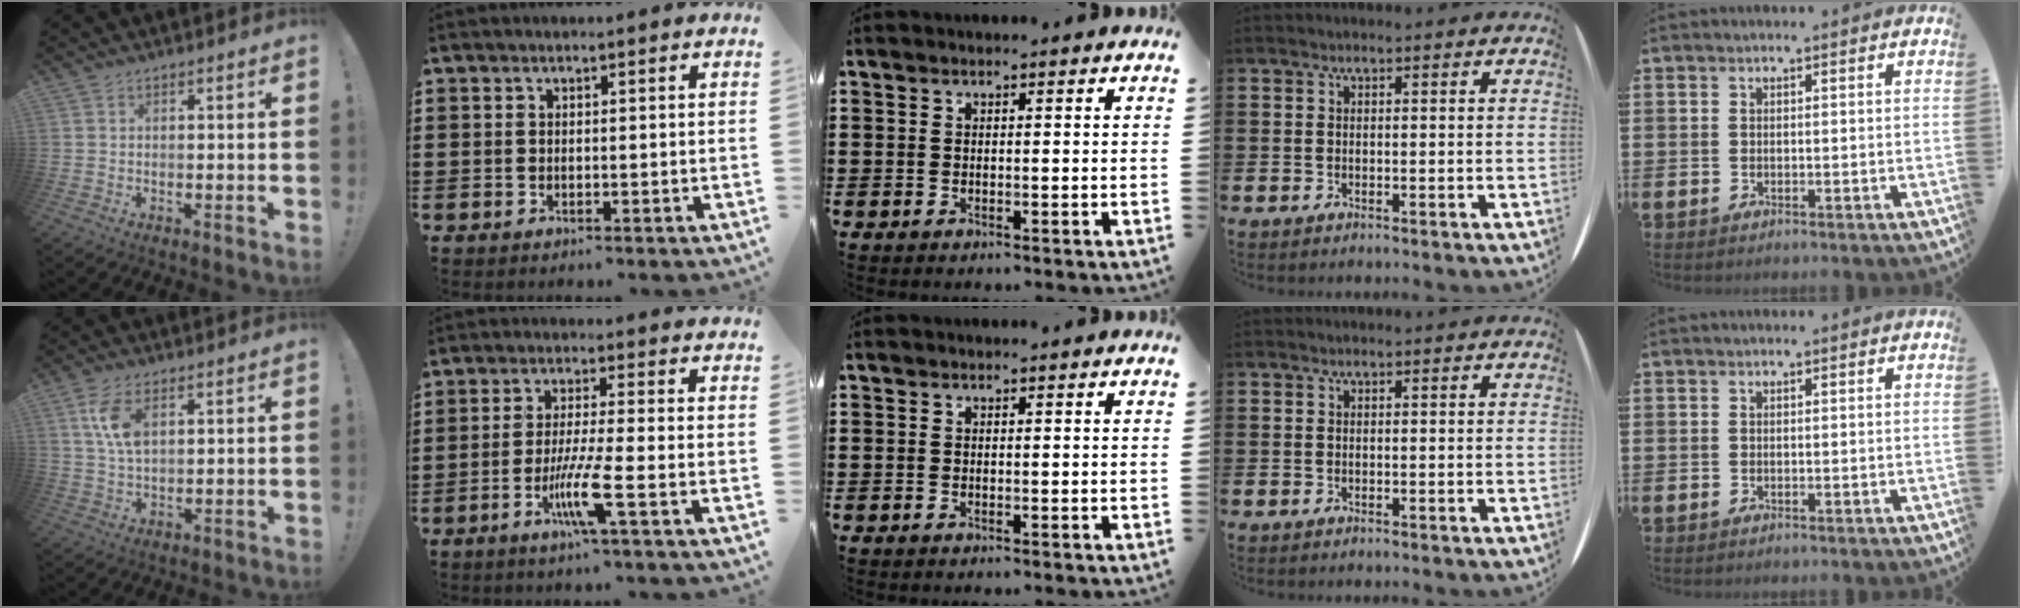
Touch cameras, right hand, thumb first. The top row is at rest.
{"thumb": {"total": 7.9, "force": [2.9, 3.9, 6.3], "torque": [-0.122, -0.007, 0.049]}, "index": {"total": 7.3, "force": [-3.1, -0.1, 6.6], "torque": [-0.128, -0.017, -0.058]}}